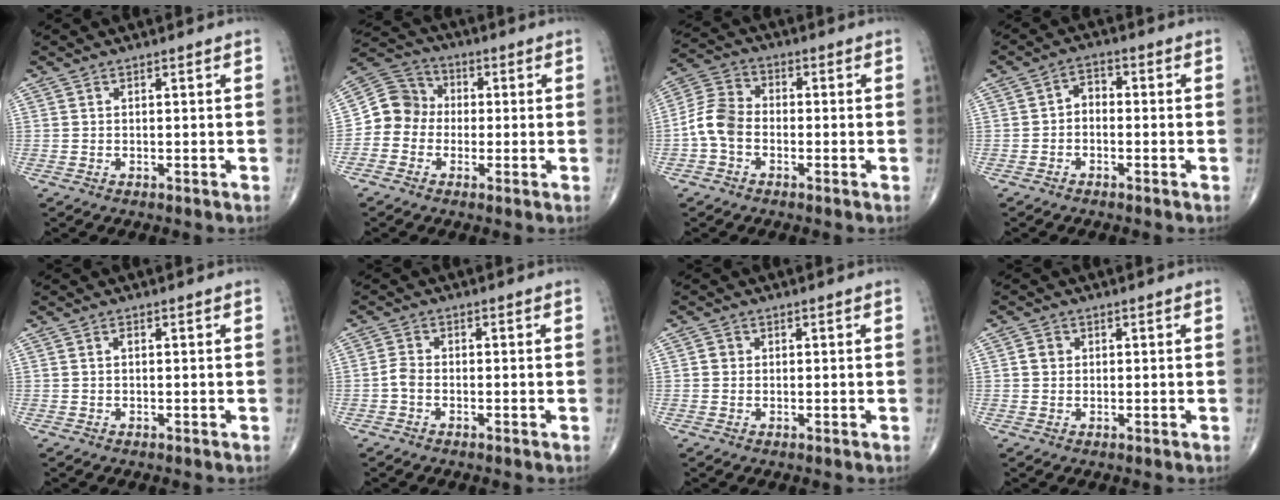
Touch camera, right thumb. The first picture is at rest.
{"total": 8.0, "force": [-1.3, 7.4, 2.7], "torque": [-0.027, 0.035, -0.038]}
{"total": 7.2, "force": [-2.0, 5.1, 4.7], "torque": [-0.087, 0.025, -0.054]}
{"total": 3.1, "force": [-0.8, 2.3, 2.0], "torque": [-0.018, 0.021, -0.029]}
{"total": 0.7, "force": [0.1, 0.4, 0.6], "torque": [-0.010, 0.001, 0.001]}
{"total": 2.0, "force": [-0.8, 1.3, 1.4], "torque": [-0.029, 0.007, -0.023]}
{"total": 1.4, "force": [0.1, 1.3, 0.4], "torque": [0.000, 0.002, 0.000]}
{"total": 2.0, "force": [0.3, 1.8, 0.8], "torque": [-0.005, 0.002, 0.003]}